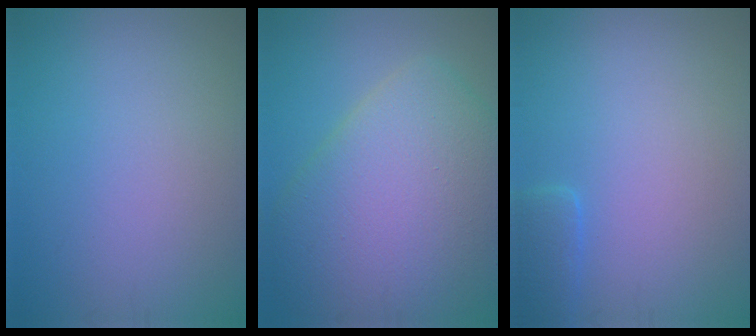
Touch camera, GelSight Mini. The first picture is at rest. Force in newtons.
{"total": 11.5, "press": 11.5, "slide": 0.5}
{"total": 1.7, "press": 1.7, "slide": 0.1}